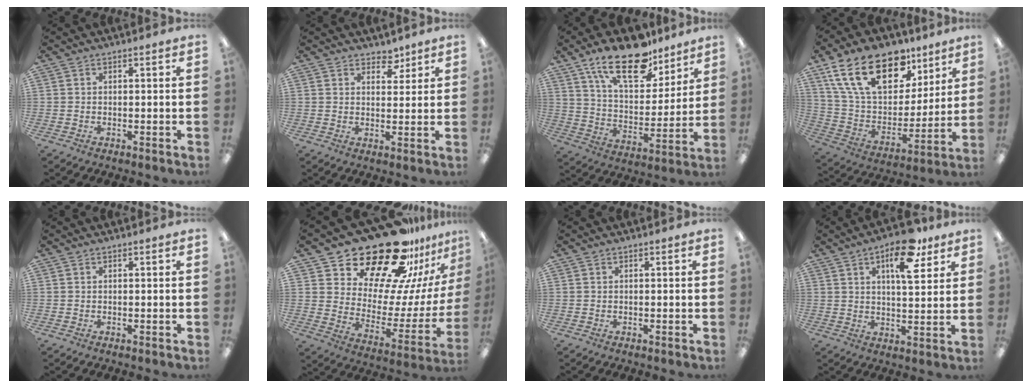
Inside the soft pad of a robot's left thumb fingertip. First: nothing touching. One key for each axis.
{"total": 4.4, "fx": 3.6, "fy": 2.4, "fz": 1.1, "tx": 0.002, "ty": -0.022, "tz": 0.060}
{"total": 20.0, "fx": 14.1, "fy": 8.8, "fz": 11.1, "tx": -0.189, "ty": -0.069, "tz": 0.244}
{"total": 22.9, "fx": 13.5, "fy": 12.5, "fz": 13.7, "tx": -0.256, "ty": -0.058, "tz": 0.244}
{"total": 0.0}
{"total": 28.0, "fx": 22.0, "fy": 11.8, "fz": 12.5, "tx": -0.196, "ty": -0.157, "tz": 0.390}
{"total": 0.0}
{"total": 13.4, "fx": 7.4, "fy": 5.7, "fz": 9.7, "tx": -0.136, "ty": -0.027, "tz": 0.120}